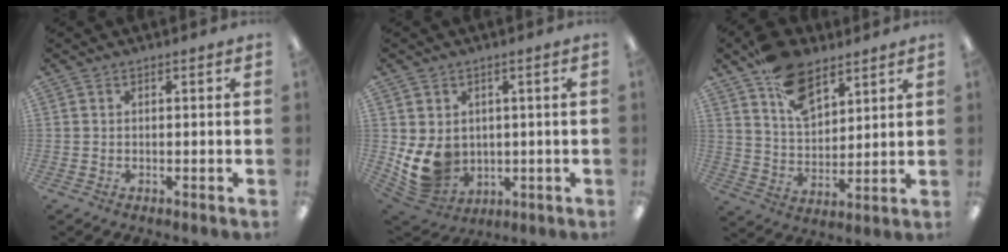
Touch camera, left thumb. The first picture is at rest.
{"total": 10.2, "force": [0.8, 8.7, 5.2], "torque": [-0.118, -0.017, 0.023]}
{"total": 13.3, "force": [8.5, 7.4, 7.1], "torque": [-0.121, -0.036, 0.158]}